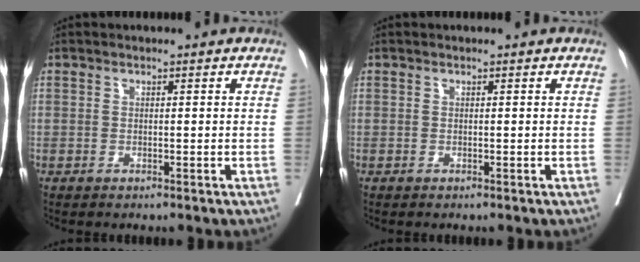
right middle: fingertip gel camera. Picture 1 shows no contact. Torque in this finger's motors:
{"motor_torque": [0.02, 0.04, 0.00, 0.00]}